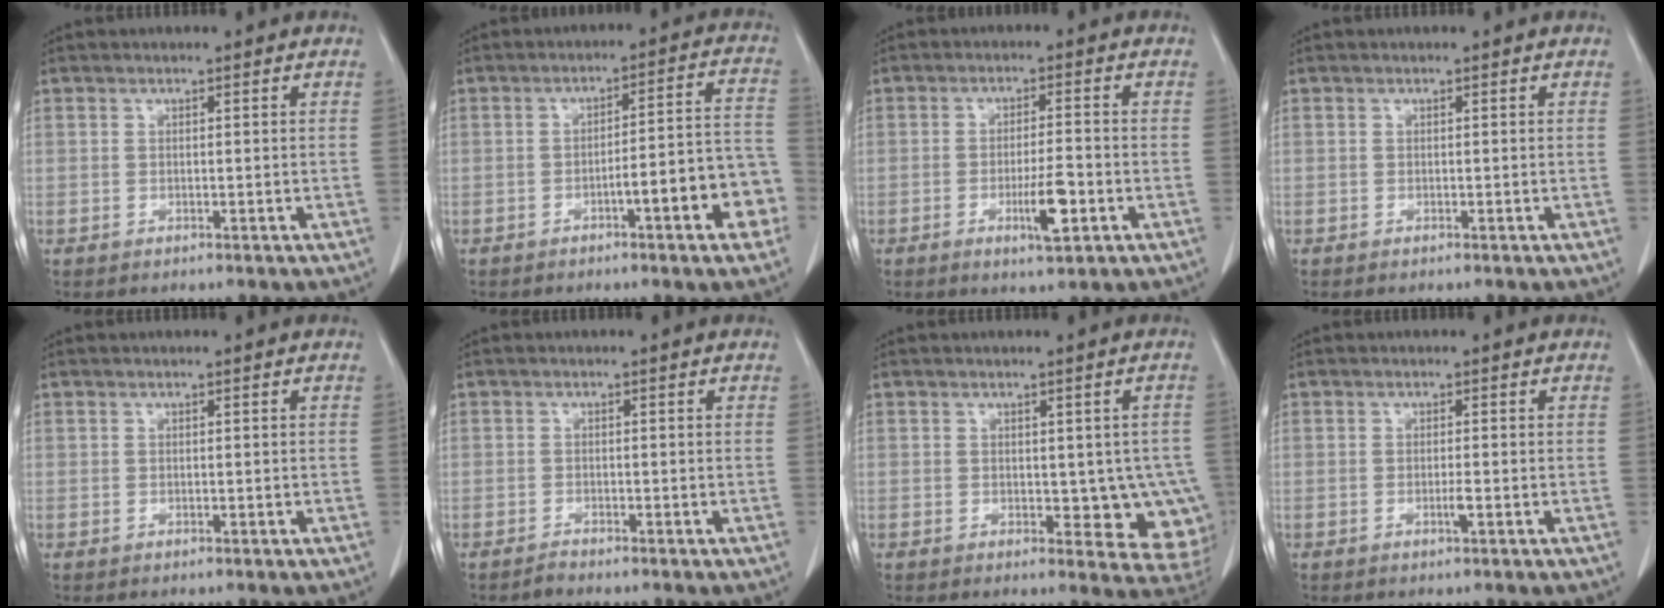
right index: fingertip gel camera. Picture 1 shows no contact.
{"total": 10.4, "force": [-4.3, 1.4, 9.3], "torque": [-0.106, 0.033, -0.054]}
{"total": 5.6, "force": [-2.1, 0.7, 5.1], "torque": [-0.089, -0.005, -0.033]}
{"total": 0.0}
{"total": 0.0}
{"total": 0.8, "force": [-0.8, -0.1, 0.0], "torque": [0.001, -0.002, -0.014]}
{"total": 7.9, "force": [-0.8, 4.3, 6.6], "torque": [-0.046, 0.001, -0.002]}
{"total": 1.2, "force": [-0.5, -0.1, 1.1], "torque": [-0.023, -0.002, -0.008]}